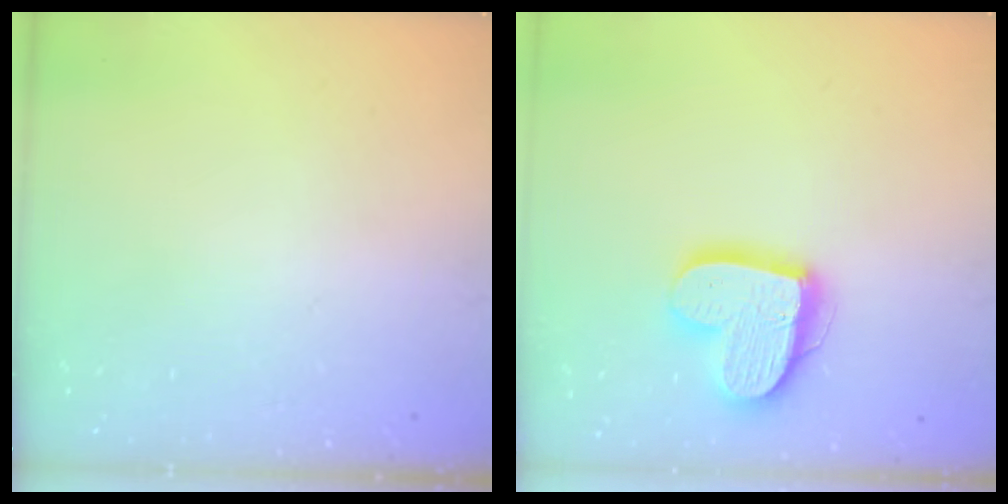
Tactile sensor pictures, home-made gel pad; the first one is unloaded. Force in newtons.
{"total": 15.6, "press": 15.5, "slide": 1.4}